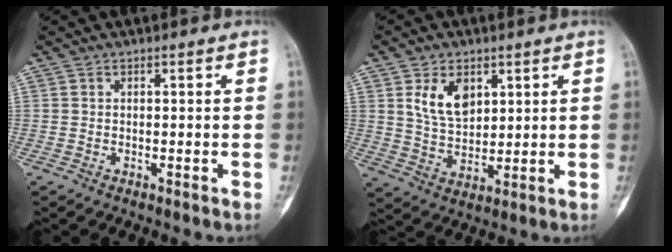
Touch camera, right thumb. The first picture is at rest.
{"total": 8.5, "force": [3.5, 5.4, 5.5], "torque": [-0.079, -0.020, 0.073]}